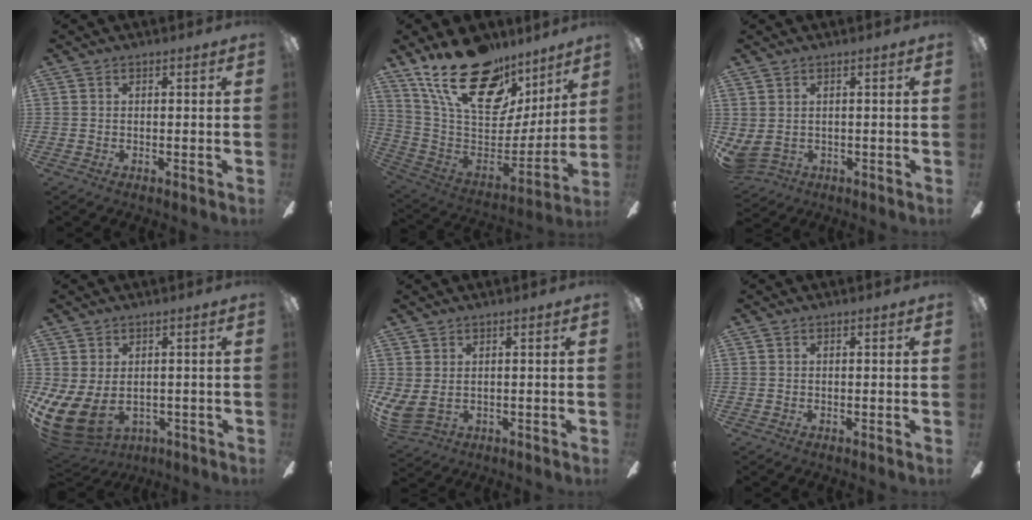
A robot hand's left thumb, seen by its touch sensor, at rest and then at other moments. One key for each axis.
{"total": 26.0, "fx": 17.1, "fy": 13.0, "fz": 14.7, "tx": -0.246, "ty": -0.108, "tz": 0.310}
{"total": 3.0, "fx": 1.3, "fy": 2.3, "fz": 1.5, "tx": -0.046, "ty": -0.009, "tz": 0.022}
{"total": 9.4, "fx": -0.4, "fy": 6.3, "fz": 7.0, "tx": -0.161, "ty": -0.014, "tz": -0.005}
{"total": 3.6, "fx": 1.2, "fy": 2.2, "fz": 2.6, "tx": -0.071, "ty": -0.011, "tz": 0.020}
{"total": 0.0}